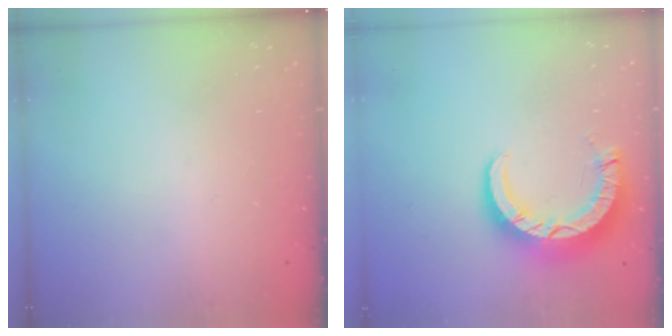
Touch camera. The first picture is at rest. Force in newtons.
{"total": 8.5, "press": 8.4, "slide": 0.8}